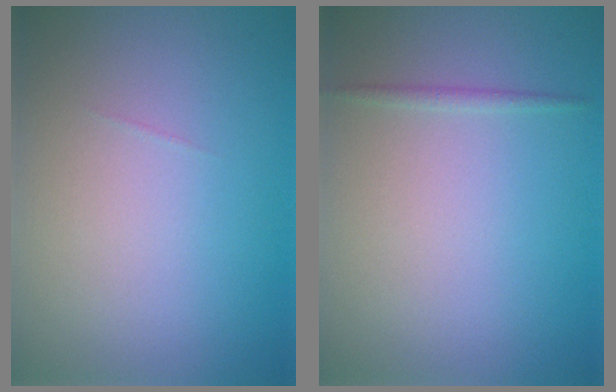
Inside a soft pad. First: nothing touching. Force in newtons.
{"total": 0.7, "press": 0.7, "slide": 0.0}